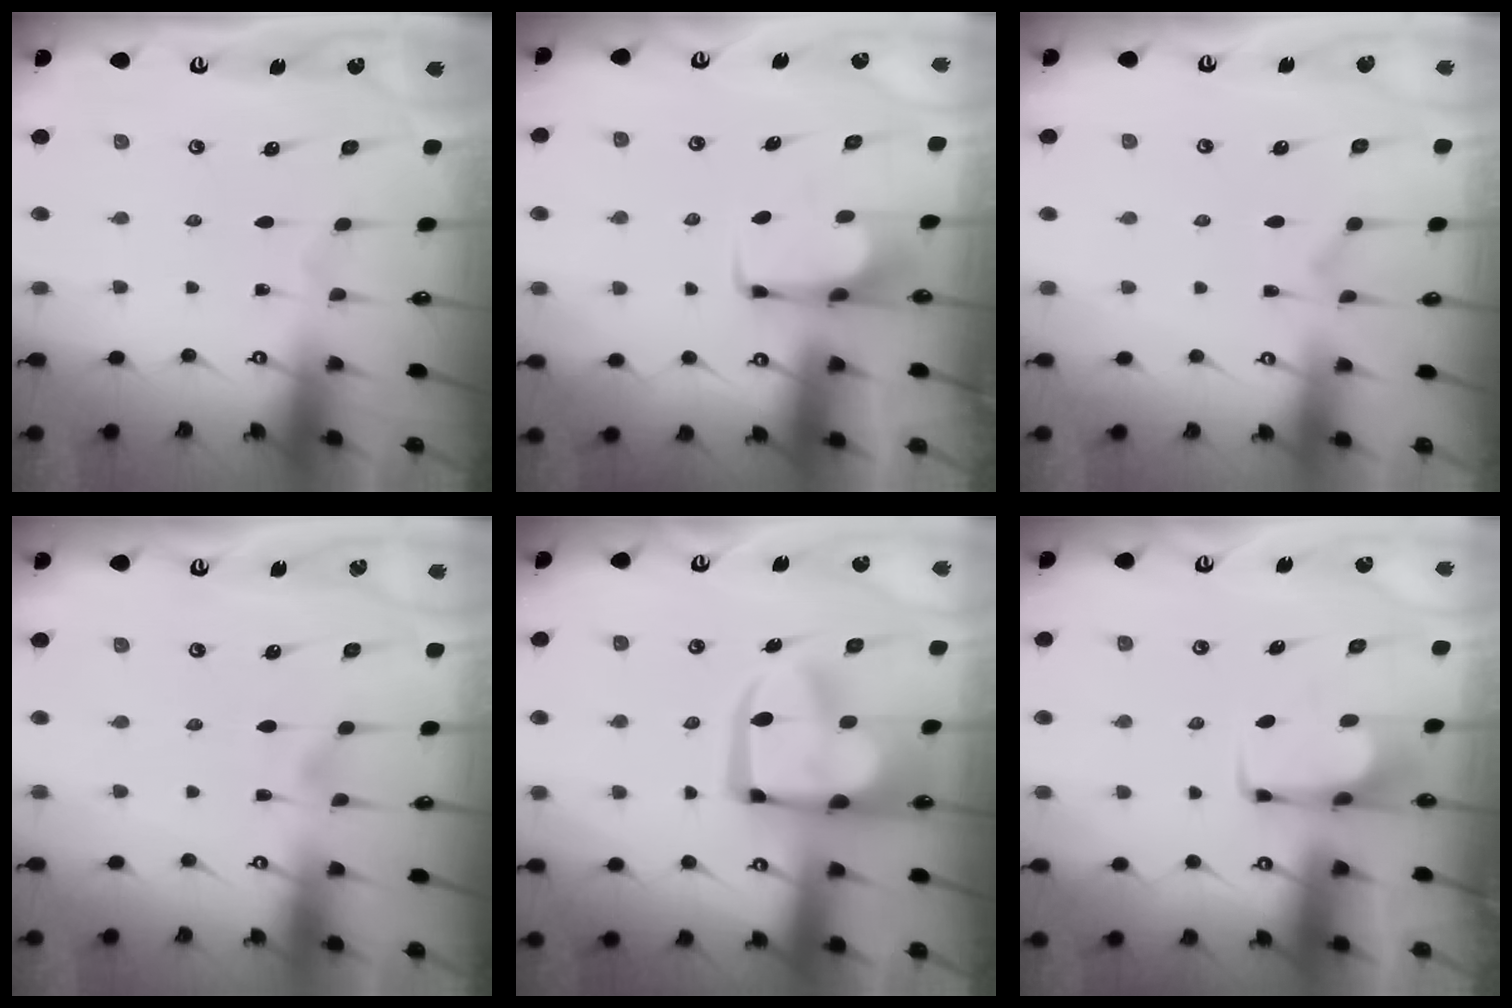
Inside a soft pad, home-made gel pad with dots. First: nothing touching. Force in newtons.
{"total": 1.6, "press": 1.5, "slide": 0.5}
{"total": 1.1, "press": 0.3, "slide": 1.0}
{"total": 1.1, "press": 0.6, "slide": 1.0}
{"total": 14.9, "press": 14.8, "slide": 1.6}
{"total": 1.6, "press": 1.5, "slide": 0.5}